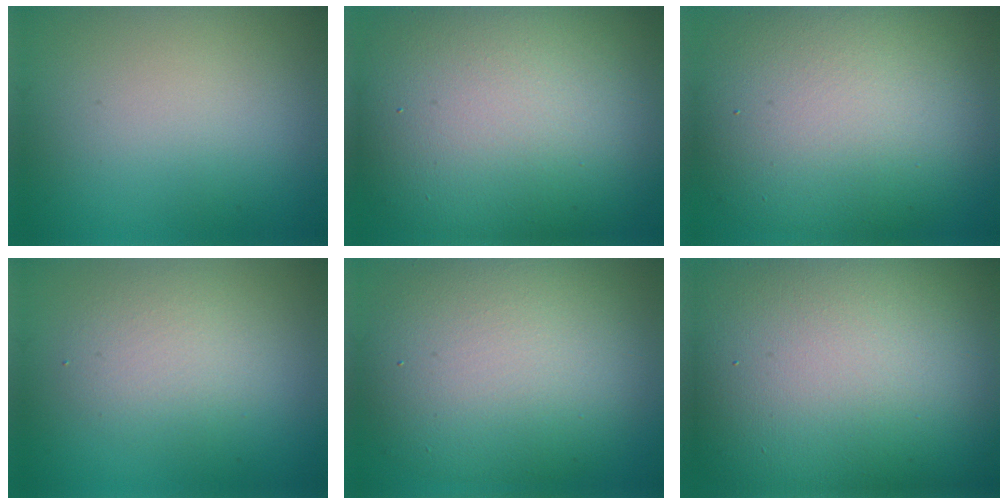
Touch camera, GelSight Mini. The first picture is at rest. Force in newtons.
{"total": 13.3, "press": 13.2, "slide": 0.8}
{"total": 12.9, "press": 12.9, "slide": 1.1}
{"total": 2.7, "press": 2.6, "slide": 0.3}
{"total": 10.6, "press": 10.6, "slide": 0.5}
{"total": 21.6, "press": 21.6, "slide": 0.7}